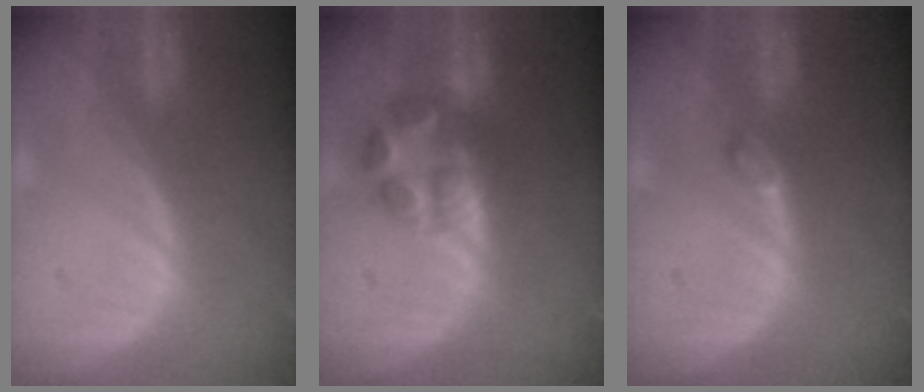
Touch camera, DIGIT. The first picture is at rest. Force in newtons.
{"total": 6.0, "press": 5.9, "slide": 0.7}
{"total": 1.6, "press": 1.6, "slide": 0.2}